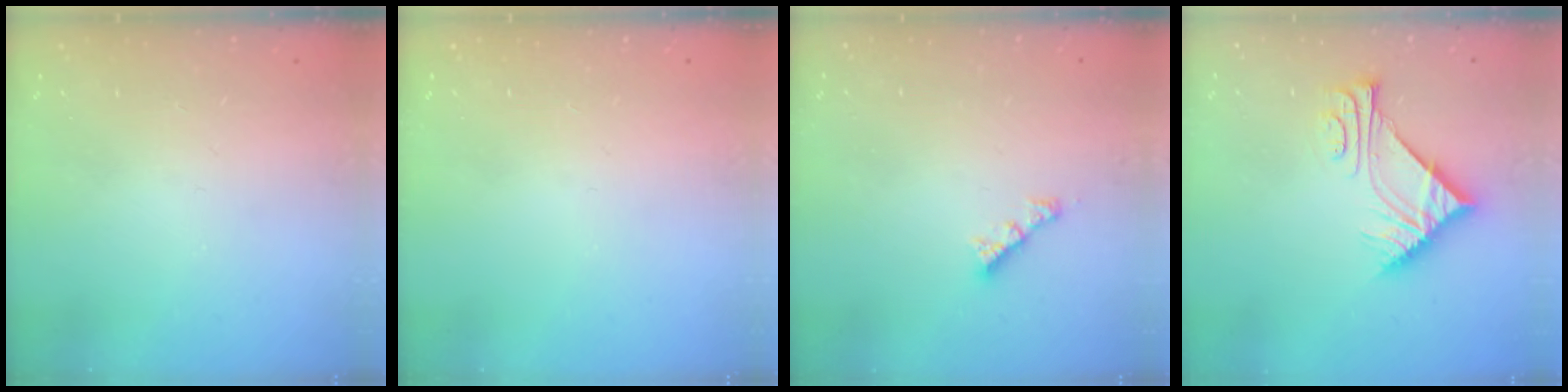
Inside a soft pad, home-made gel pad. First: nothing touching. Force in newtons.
{"total": 0.0}
{"total": 2.4, "press": 2.4, "slide": 0.3}
{"total": 7.7, "press": 7.7, "slide": 0.1}